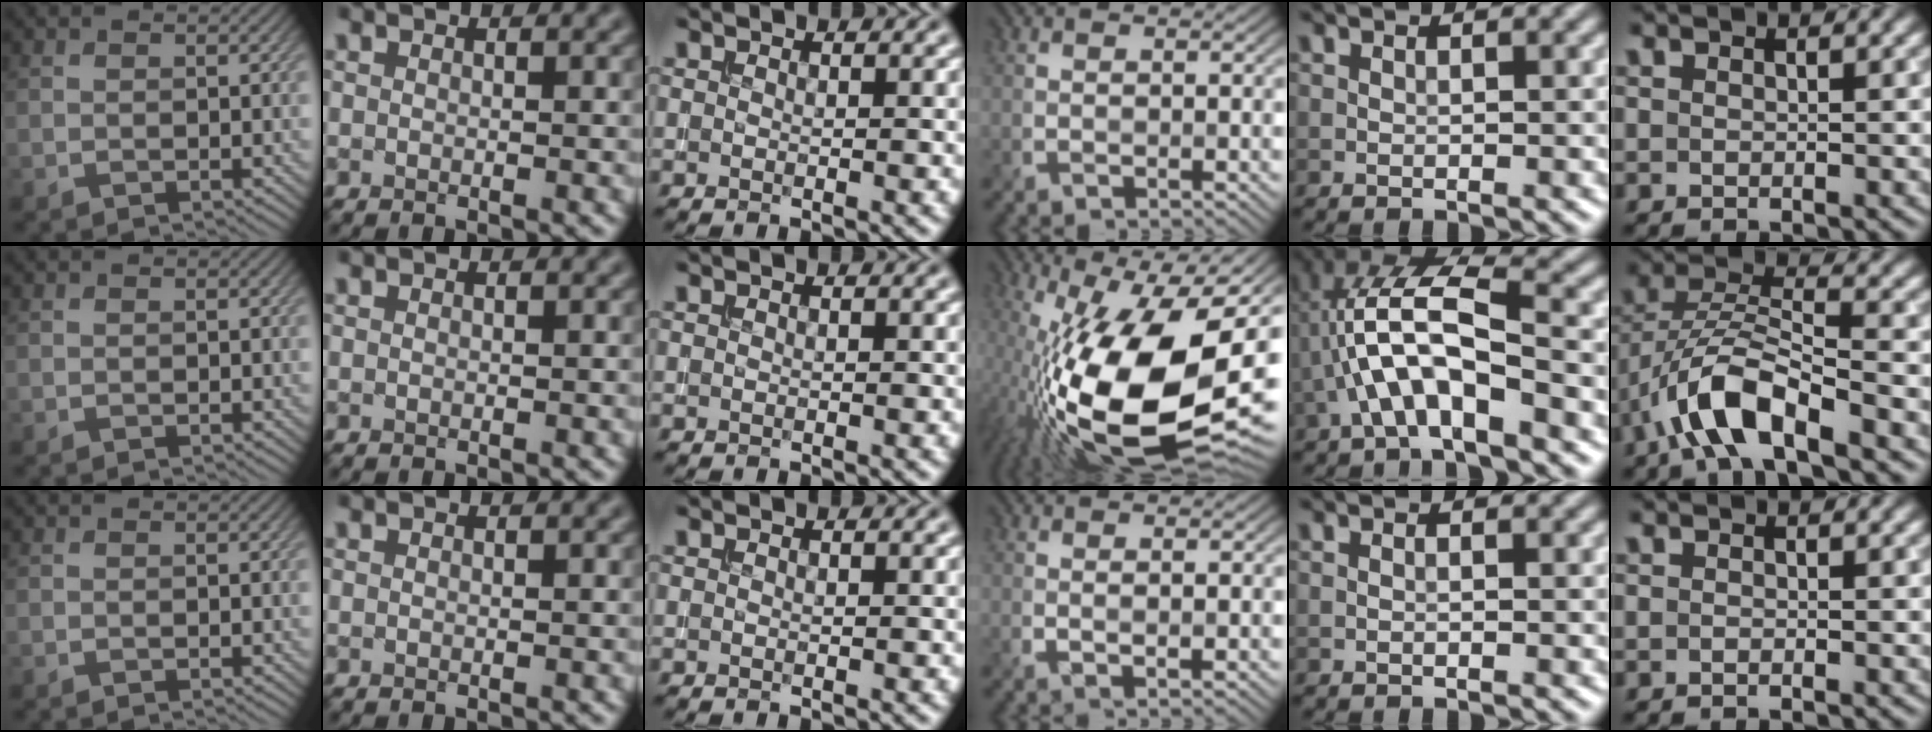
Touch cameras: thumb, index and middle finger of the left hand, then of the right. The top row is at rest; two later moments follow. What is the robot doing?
{"motion": "extract", "object": "bucket"}